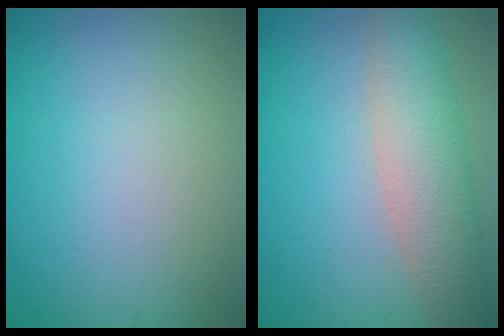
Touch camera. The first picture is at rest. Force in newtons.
{"total": 5.3, "press": 5.3, "slide": 0.1}